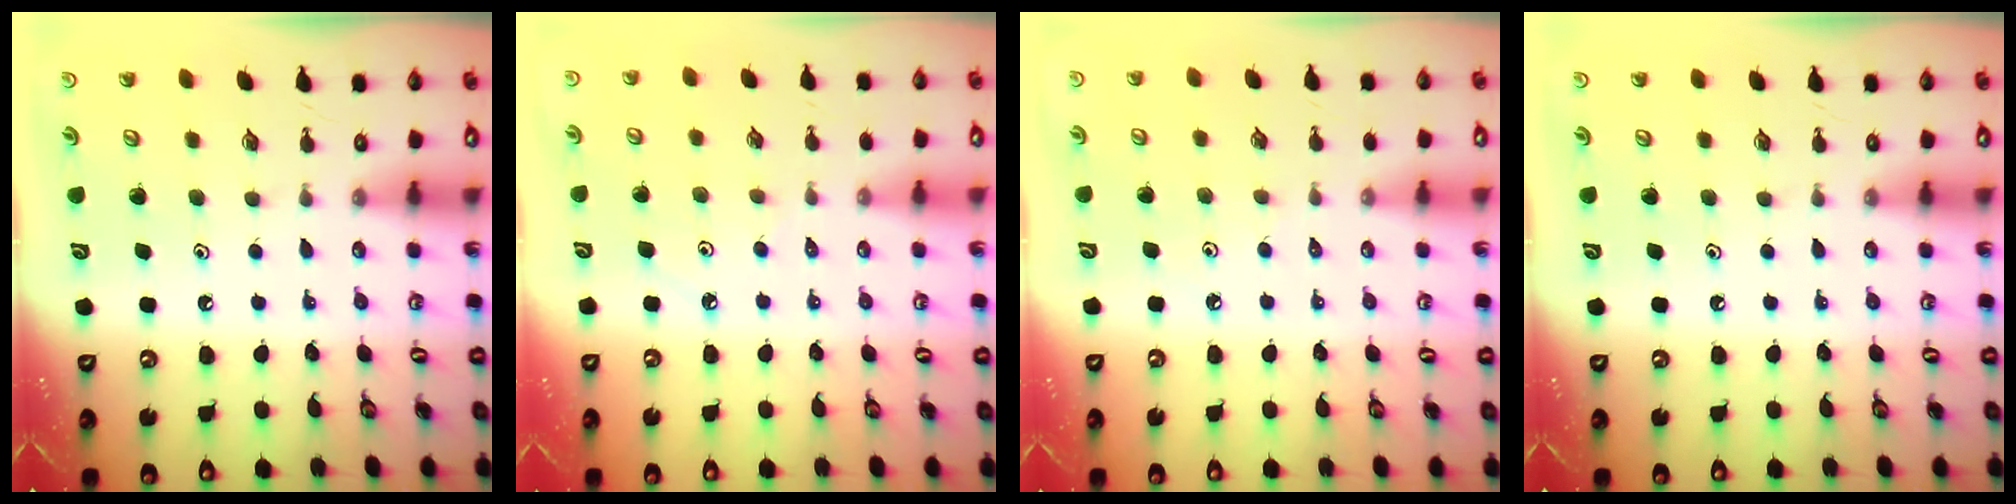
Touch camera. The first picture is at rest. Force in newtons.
{"total": 2.6, "press": 2.5, "slide": 0.5}
{"total": 2.9, "press": 2.8, "slide": 0.5}
{"total": 0.0}